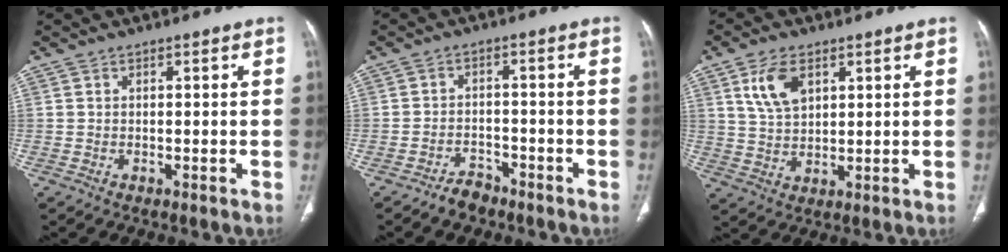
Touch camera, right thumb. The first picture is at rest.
{"total": 3.5, "force": [-2.9, 1.7, 0.8], "torque": [-0.016, 0.021, -0.046]}
{"total": 7.6, "force": [3.4, 4.4, 5.2], "torque": [-0.091, -0.013, 0.072]}